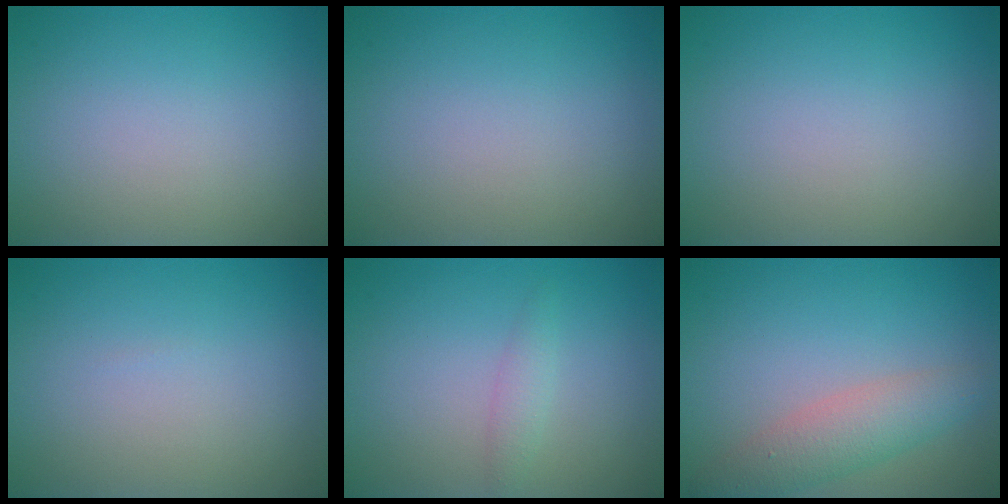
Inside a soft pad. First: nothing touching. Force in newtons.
{"total": 0.0}
{"total": 0.0}
{"total": 0.0}
{"total": 1.2, "press": 1.2, "slide": 0.0}
{"total": 3.7, "press": 3.7, "slide": 0.2}